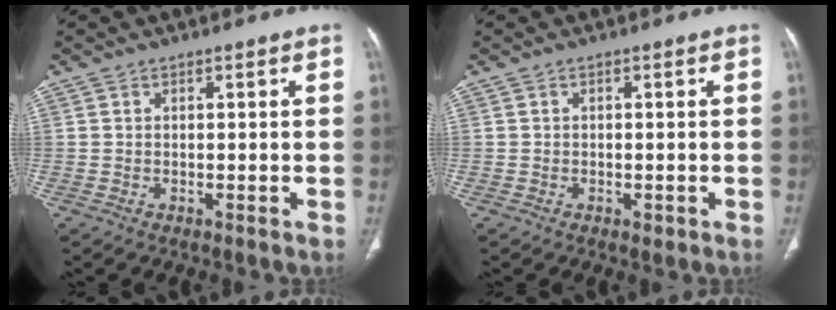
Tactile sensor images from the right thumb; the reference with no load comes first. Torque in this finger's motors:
{"motor_torque": [-0.02, 0.21, -0.26, 0.06, -0.01]}